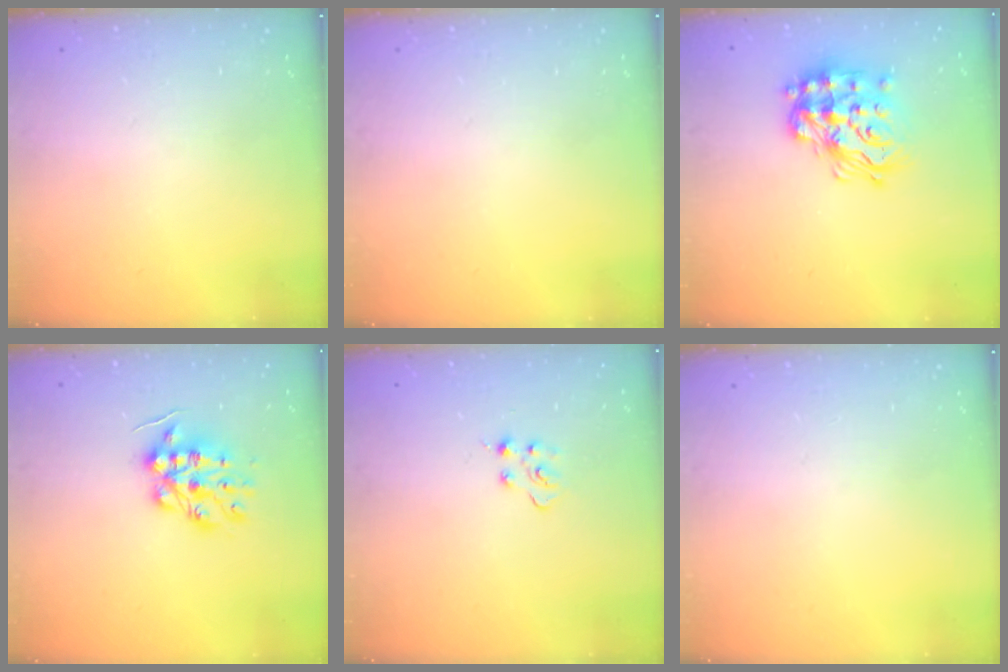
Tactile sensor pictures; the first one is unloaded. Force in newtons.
{"total": 0.0}
{"total": 19.4, "press": 19.3, "slide": 1.2}
{"total": 13.3, "press": 13.3, "slide": 0.3}
{"total": 2.9, "press": 2.9, "slide": 0.3}
{"total": 0.0}